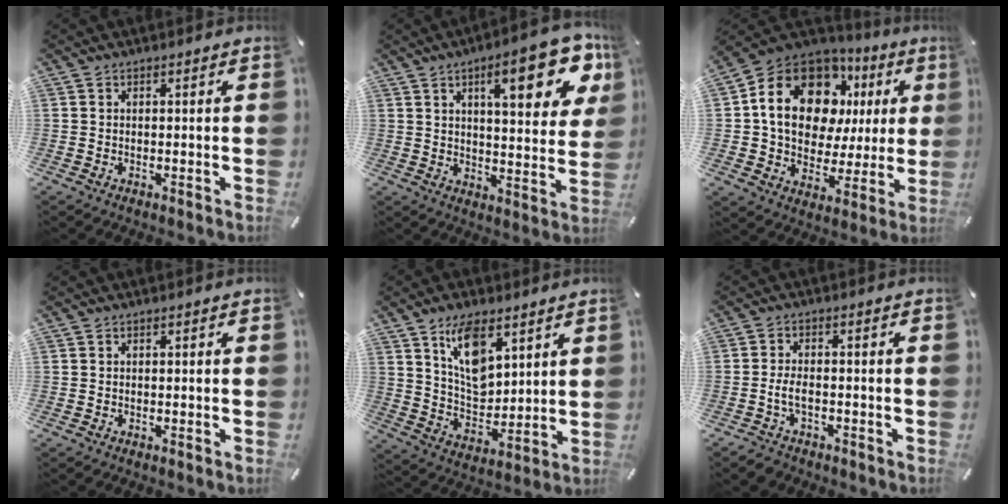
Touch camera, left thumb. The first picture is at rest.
{"total": 17.1, "force": [8.2, 5.9, 13.7], "torque": [-0.183, -0.032, 0.122]}
{"total": 20.1, "force": [6.3, 14.3, 12.6], "torque": [-0.217, -0.020, 0.109]}
{"total": 0.0}
{"total": 12.2, "force": [6.9, 7.0, 7.3], "torque": [-0.130, -0.020, 0.128]}
{"total": 3.9, "force": [-1.5, 2.2, 2.9], "torque": [-0.056, 0.010, -0.029]}